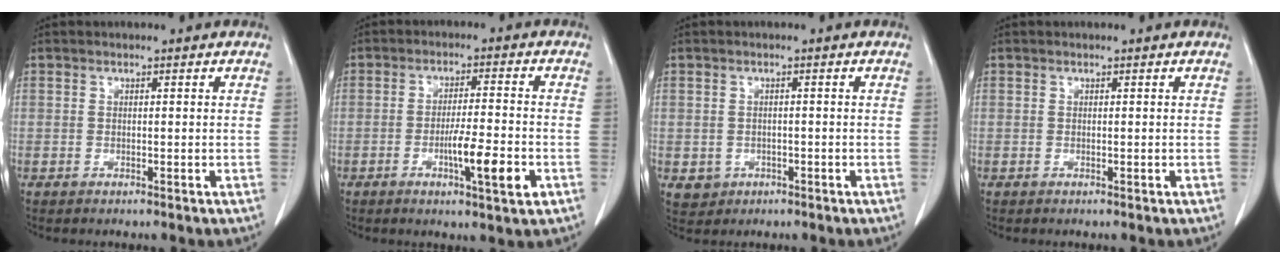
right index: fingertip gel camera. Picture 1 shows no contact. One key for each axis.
{"total": 8.3, "fx": -2.9, "fy": 1.0, "fz": 7.6, "tx": -0.125, "ty": -0.004, "tz": -0.046}
{"total": 4.0, "fx": -1.4, "fy": 3.6, "fz": 1.0, "tx": -0.016, "ty": 0.004, "tz": -0.010}
{"total": 0.0}